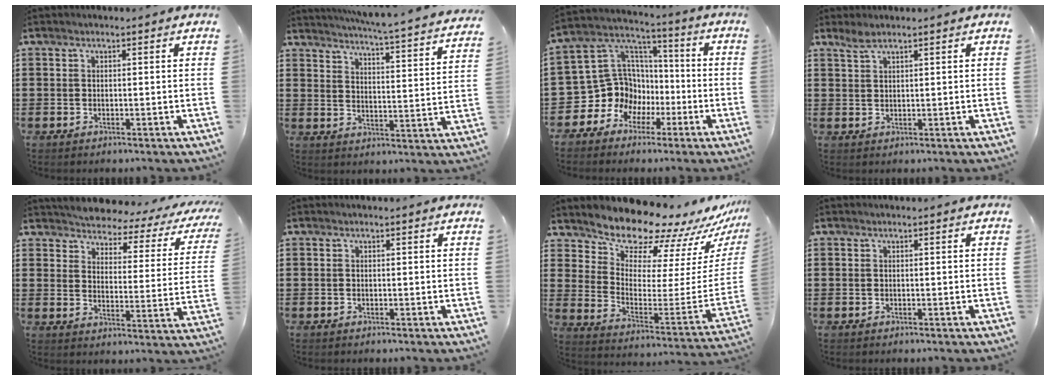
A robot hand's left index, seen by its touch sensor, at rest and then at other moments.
{"total": 4.7, "force": [4.3, -1.0, 1.6], "torque": [-0.044, -0.047, 0.064]}
{"total": 11.3, "force": [-2.6, 10.7, 2.5], "torque": [-0.095, -0.011, -0.041]}
{"total": 1.9, "force": [1.5, 0.4, 1.1], "torque": [-0.025, 0.001, 0.029]}
{"total": 3.1, "force": [3.1, 0.5, 0.5], "torque": [-0.035, -0.029, 0.044]}
{"total": 0.0}
{"total": 10.2, "force": [10.0, 2.0, 0.6], "torque": [-0.034, -0.113, 0.171]}
{"total": 0.0}